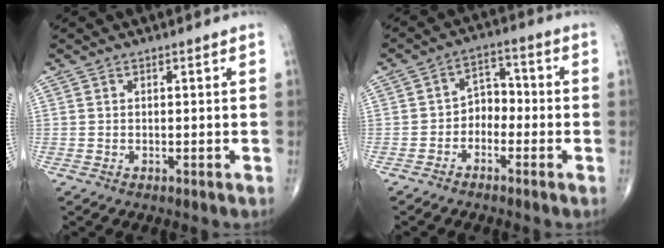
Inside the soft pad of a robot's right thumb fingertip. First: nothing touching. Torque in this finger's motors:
{"motor_torque": [-0.52, 0.02, 0.16, 0.08, 0.08]}